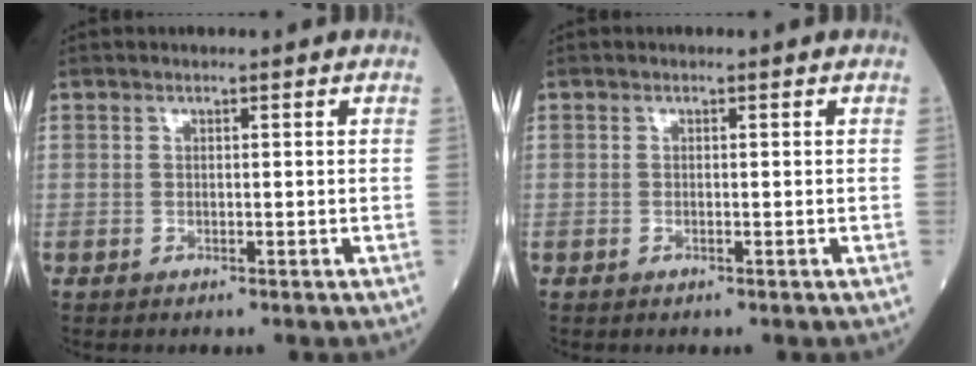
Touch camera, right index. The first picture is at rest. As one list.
[{"total": 0.0}]